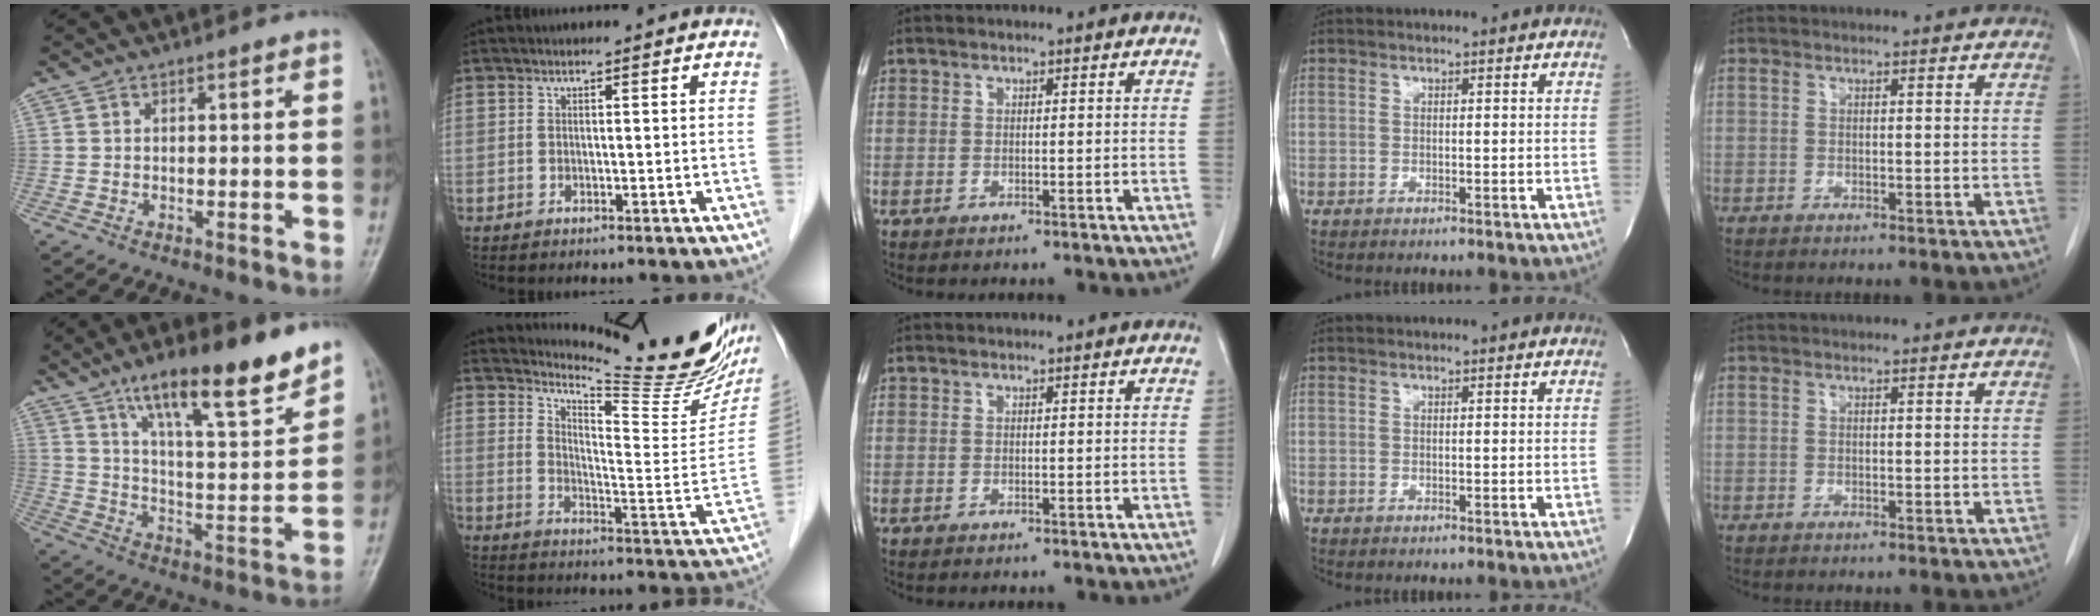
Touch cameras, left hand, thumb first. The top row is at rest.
{"thumb": {"total": 18.1, "force": [12.6, 3.9, 12.5], "torque": [-0.166, -0.070, 0.207]}, "index": {"total": 19.4, "force": [17.6, 1.8, 8.0], "torque": [-0.124, -0.090, 0.225]}}